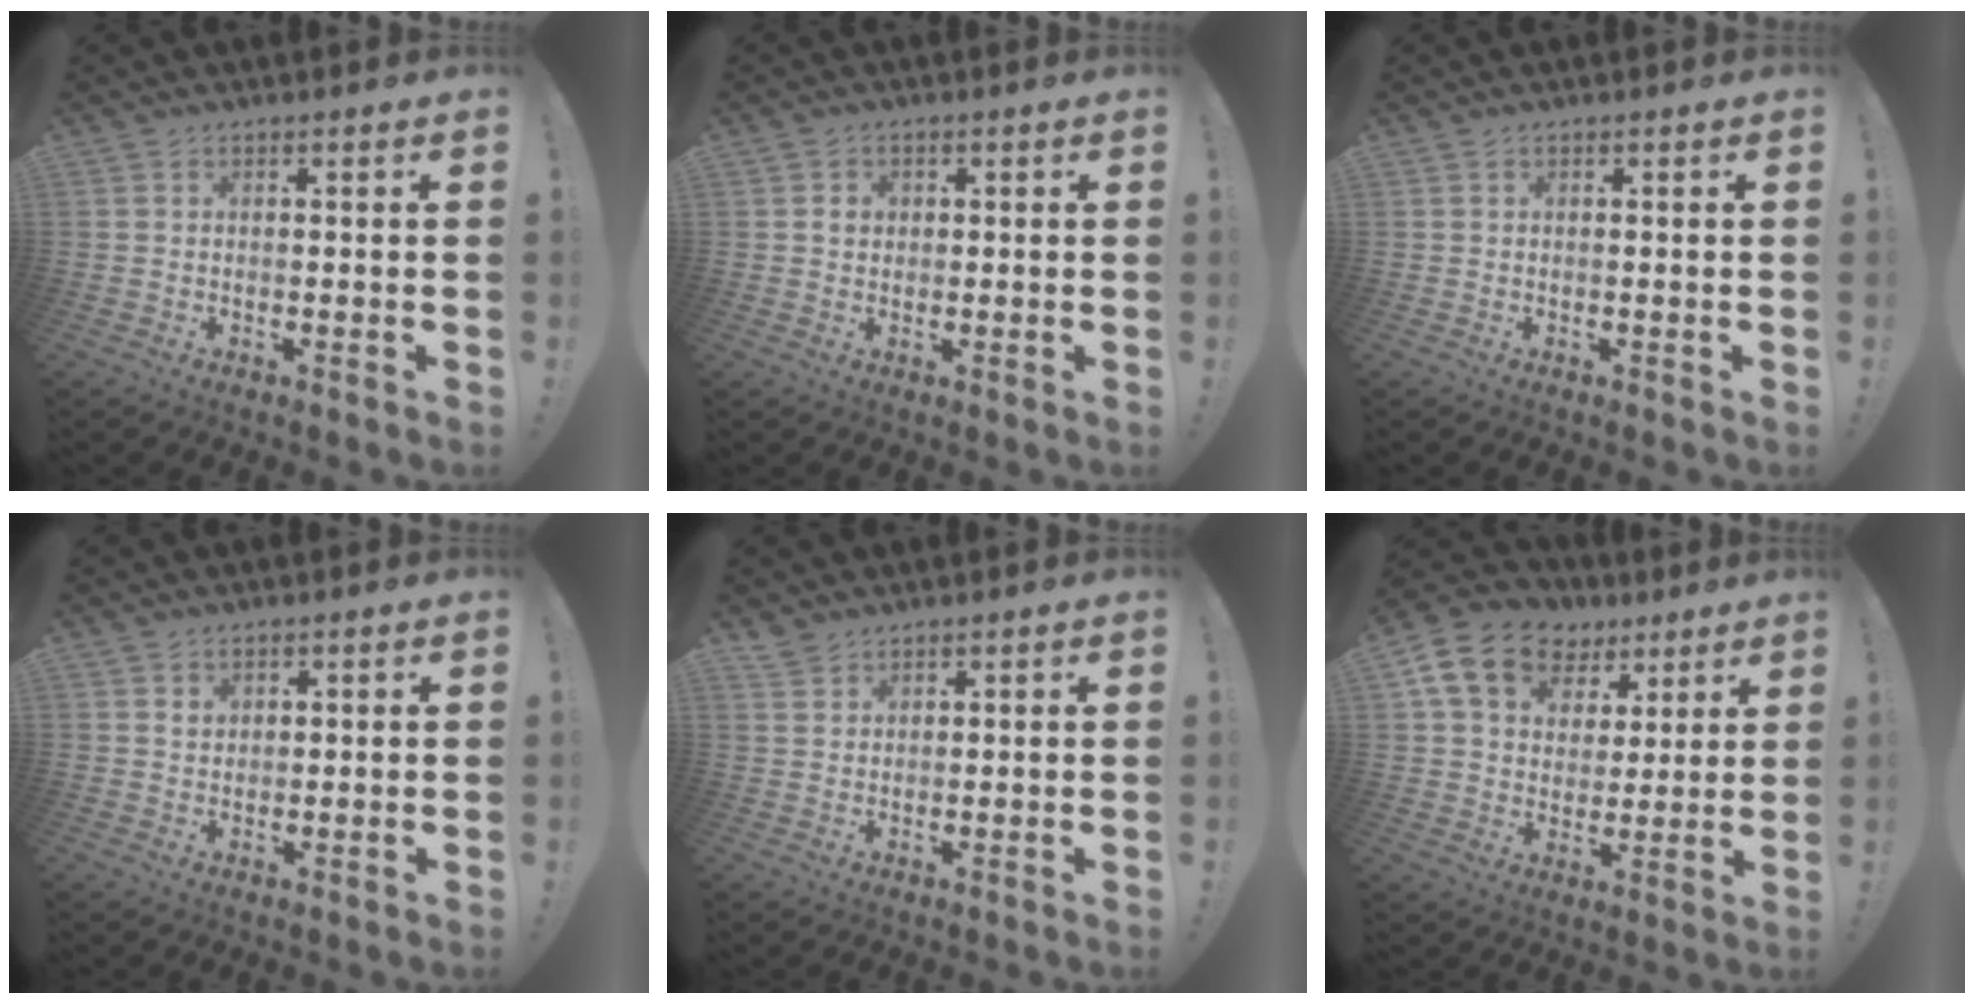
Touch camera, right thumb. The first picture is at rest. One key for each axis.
{"total": 2.5, "fx": 0.3, "fy": 2.2, "fz": 1.2, "tx": -0.009, "ty": 0.001, "tz": 0.002}
{"total": 0.0}
{"total": 2.0, "fx": 1.2, "fy": 1.5, "fz": 0.5, "tx": 0.003, "ty": -0.006, "tz": 0.020}
{"total": 2.9, "fx": 2.5, "fy": 1.4, "fz": 0.4, "tx": -0.002, "ty": -0.016, "tz": 0.046}
{"total": 16.4, "fx": 8.6, "fy": 11.4, "fz": 7.9, "tx": -0.131, "ty": -0.037, "tz": 0.166}